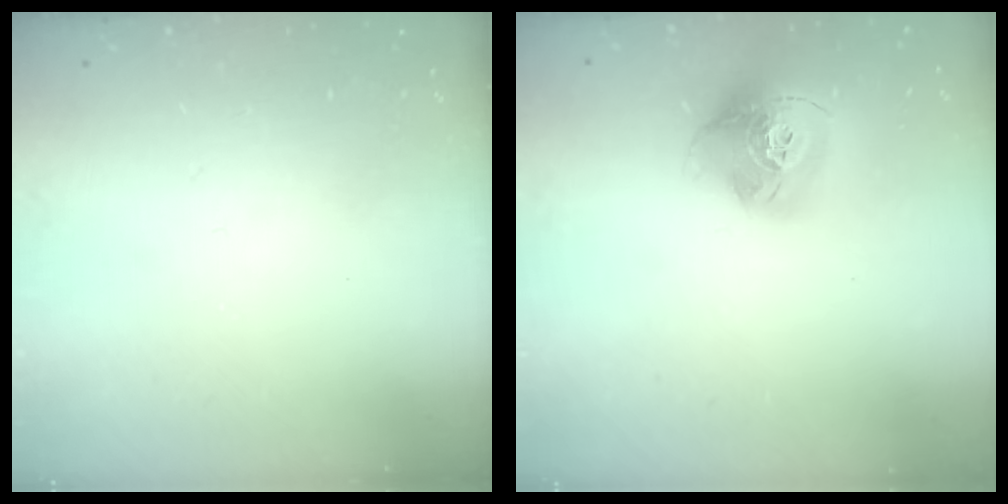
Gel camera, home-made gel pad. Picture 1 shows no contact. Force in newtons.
{"total": 17.6, "press": 17.6, "slide": 1.6}